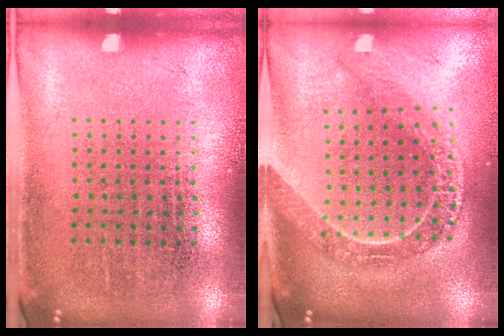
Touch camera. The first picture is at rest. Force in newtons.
{"total": 2.2, "press": 1.9, "slide": 1.1}